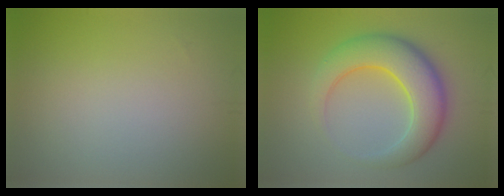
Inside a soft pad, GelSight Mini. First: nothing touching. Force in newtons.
{"total": 7.1, "press": 7.1, "slide": 0.1}